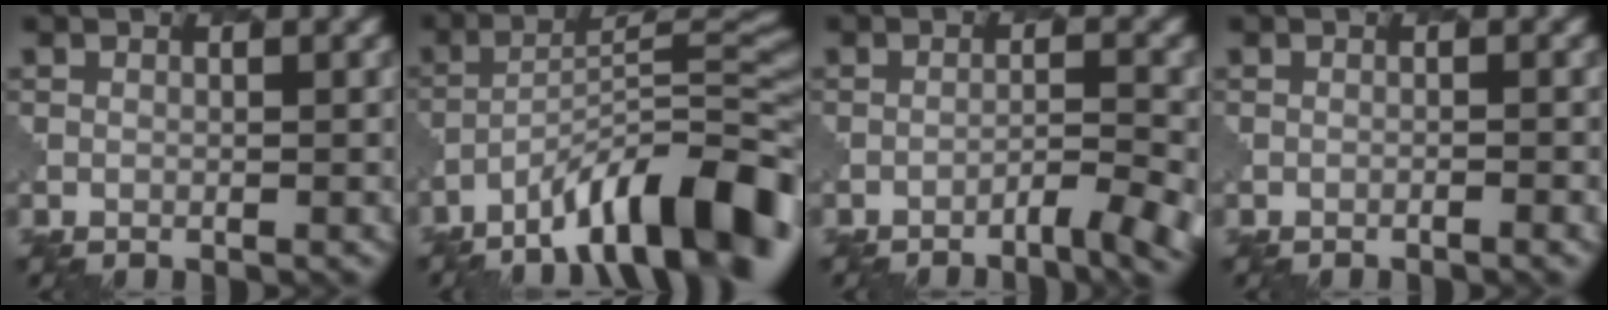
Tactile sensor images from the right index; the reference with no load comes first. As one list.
[{"total": 12.5, "force": [-8.2, 3.2, 8.9], "torque": [-0.129, 0.014, -0.137]}, {"total": 4.6, "force": [-3.0, 1.0, 3.3], "torque": [-0.040, 0.005, -0.043]}, {"total": 0.8, "force": [-0.4, 0.2, 0.6], "torque": [-0.002, -0.002, -0.012]}]